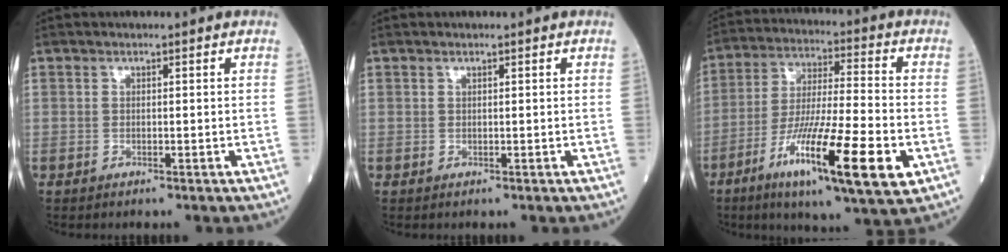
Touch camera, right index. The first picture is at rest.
{"total": 0.0}
{"total": 18.7, "force": [-7.5, 1.7, 17.0], "torque": [-0.289, -0.033, -0.126]}